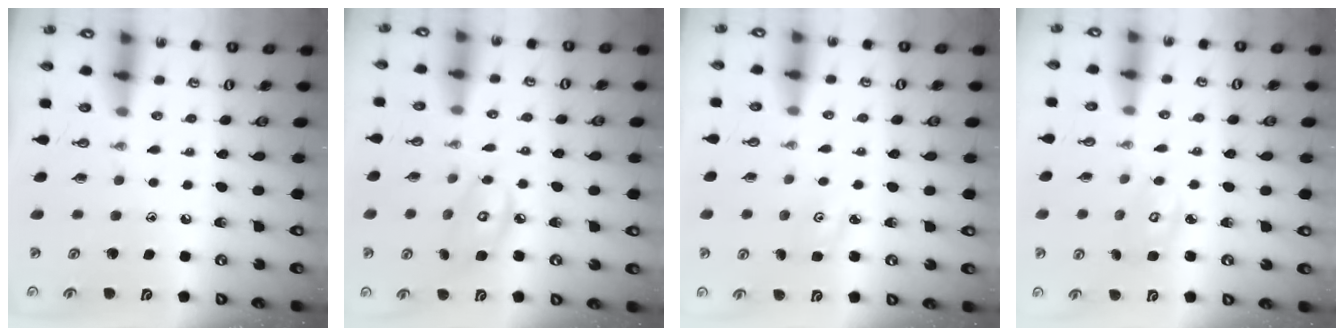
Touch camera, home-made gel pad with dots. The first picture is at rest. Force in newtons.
{"total": 6.9, "press": 6.9, "slide": 0.4}
{"total": 2.6, "press": 2.6, "slide": 0.4}
{"total": 3.3, "press": 3.3, "slide": 0.2}